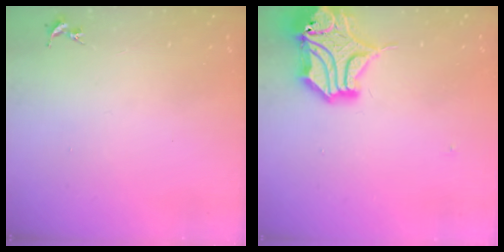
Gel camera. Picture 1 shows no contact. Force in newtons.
{"total": 16.6, "press": 16.5, "slide": 2.1}